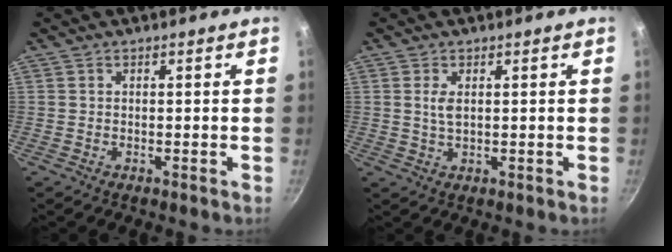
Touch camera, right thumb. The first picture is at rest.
{"total": 2.7, "force": [0.7, 1.3, 2.3], "torque": [-0.048, -0.002, 0.018]}